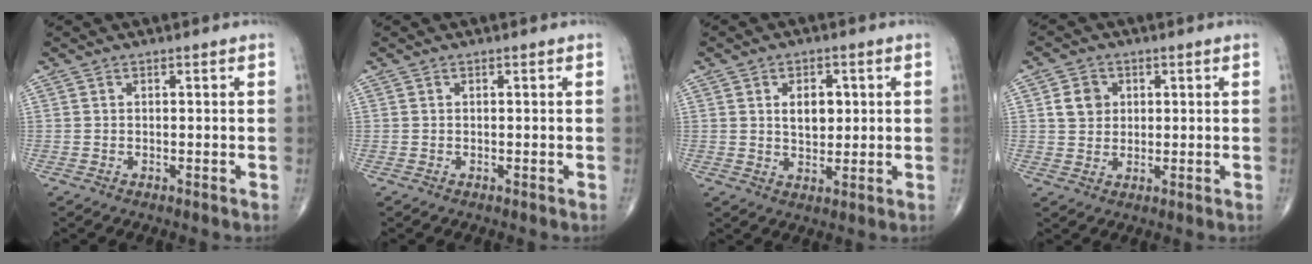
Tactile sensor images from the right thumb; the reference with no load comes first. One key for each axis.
{"total": 0.0}
{"total": 5.6, "fx": 1.2, "fy": 3.7, "fz": 4.1, "tx": -0.039, "ty": -0.006, "tz": 0.021}
{"total": 4.8, "fx": 1.3, "fy": 4.1, "fz": 2.1, "tx": -0.015, "ty": -0.003, "tz": 0.021}